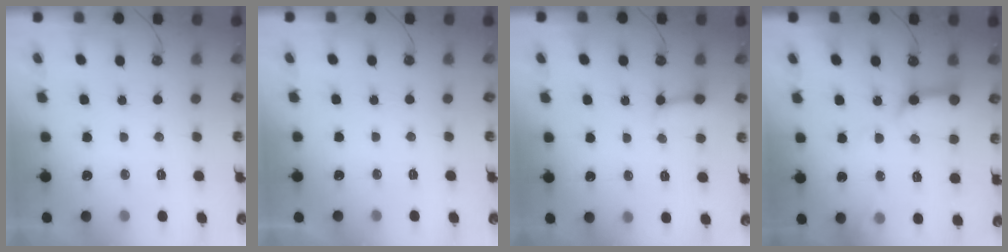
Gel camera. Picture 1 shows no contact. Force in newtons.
{"total": 0.0}
{"total": 3.7, "press": 3.7, "slide": 0.4}
{"total": 10.8, "press": 10.8, "slide": 0.8}